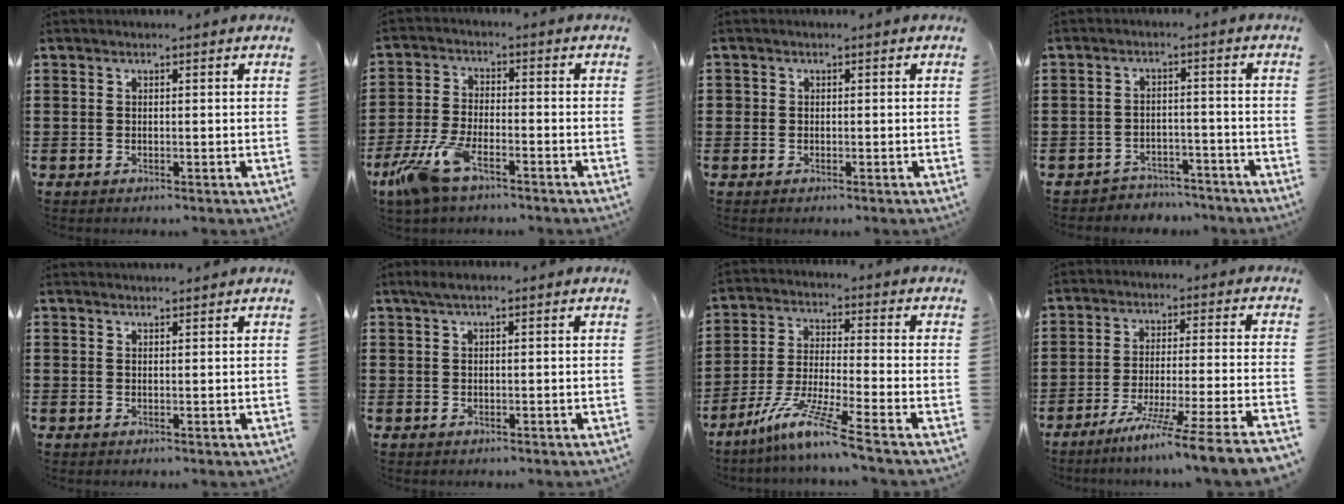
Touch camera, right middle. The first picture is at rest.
{"total": 8.3, "force": [-5.3, 2.7, 5.7], "torque": [-0.144, -0.010, -0.104]}
{"total": 0.8, "force": [0.1, 0.8, 0.1], "torque": [-0.002, 0.006, 0.000]}
{"total": 3.3, "force": [-3.3, 0.6, -0.3], "torque": [-0.005, 0.000, -0.070]}
{"total": 1.2, "force": [1.2, -0.1, -0.1], "torque": [-0.001, -0.003, 0.023]}
{"total": 1.2, "force": [0.6, 0.1, 1.0], "torque": [-0.020, 0.002, 0.010]}
{"total": 8.6, "force": [-6.6, -0.4, 5.6], "torque": [-0.123, -0.020, -0.132]}
{"total": 8.4, "force": [-6.8, -1.8, 4.5], "torque": [-0.073, -0.019, -0.134]}